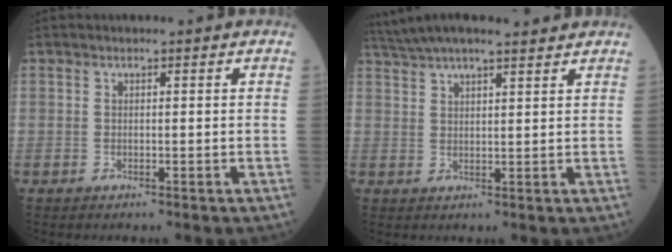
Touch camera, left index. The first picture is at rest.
{"total": 11.9, "force": [10.5, 1.5, 5.4], "torque": [-0.100, 0.036, 0.162]}